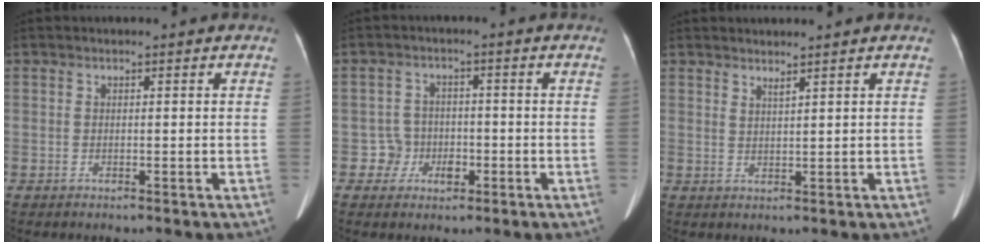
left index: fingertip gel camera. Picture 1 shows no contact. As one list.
[{"total": 3.7, "force": [-1.4, 3.4, 0.1], "torque": [0.009, 0.010, -0.023]}, {"total": 1.4, "force": [1.2, -0.5, 0.6], "torque": [-0.019, -0.013, 0.023]}]